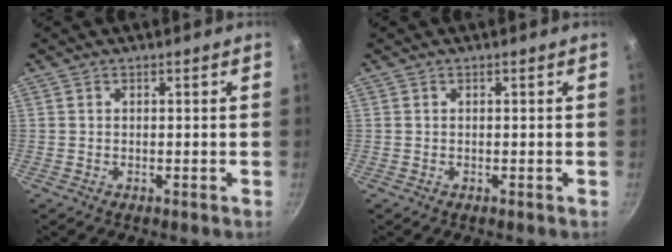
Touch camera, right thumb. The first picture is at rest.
{"total": 0.0}